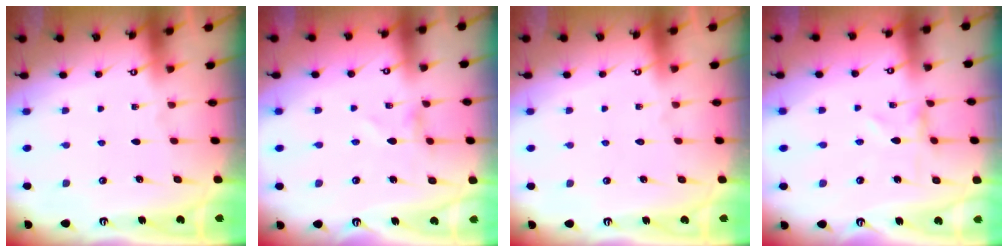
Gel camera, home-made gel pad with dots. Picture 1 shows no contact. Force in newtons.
{"total": 0.0}
{"total": 1.6, "press": 1.6, "slide": 0.1}
{"total": 0.0}